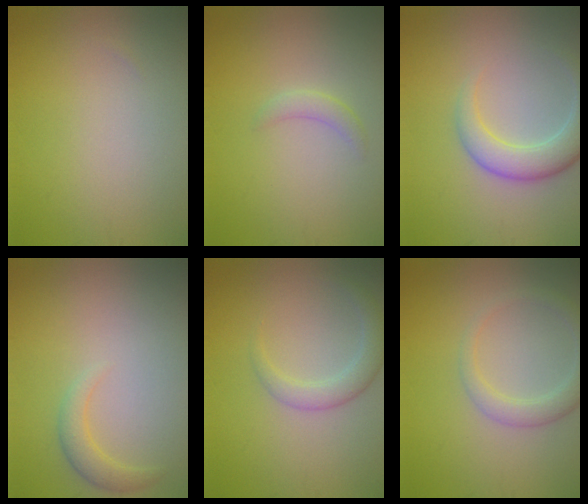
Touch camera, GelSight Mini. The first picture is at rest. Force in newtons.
{"total": 1.3, "press": 1.3, "slide": 0.0}
{"total": 4.0, "press": 4.0, "slide": 0.3}
{"total": 1.9, "press": 1.9, "slide": 0.2}
{"total": 2.4, "press": 2.4, "slide": 0.1}
{"total": 2.5, "press": 2.5, "slide": 0.2}